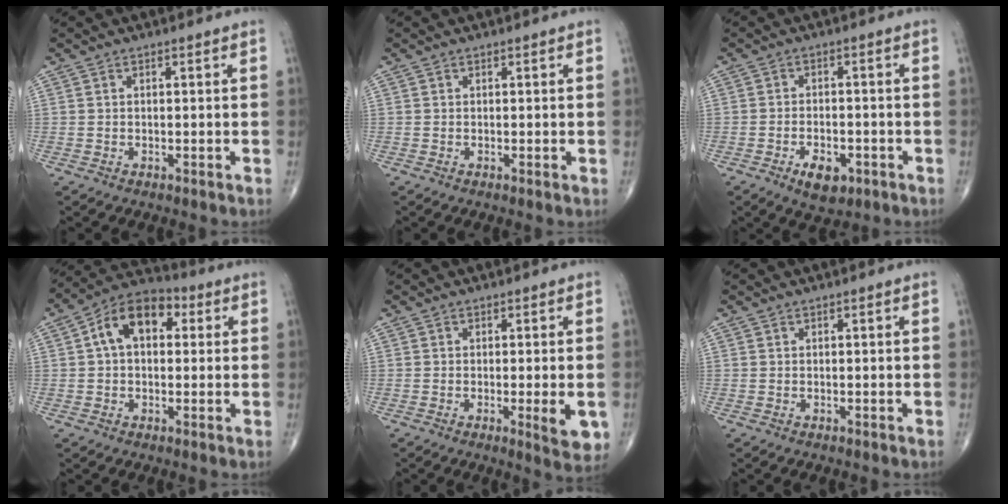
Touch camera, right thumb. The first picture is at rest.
{"total": 0.0}
{"total": 5.9, "force": [-2.8, 3.2, 4.1], "torque": [-0.058, 0.008, -0.040]}
{"total": 11.1, "force": [2.4, 7.2, 8.1], "torque": [-0.118, 0.030, 0.027]}
{"total": 5.1, "force": [-1.0, 1.1, 4.8], "torque": [-0.065, -0.013, -0.015]}
{"total": 0.0}